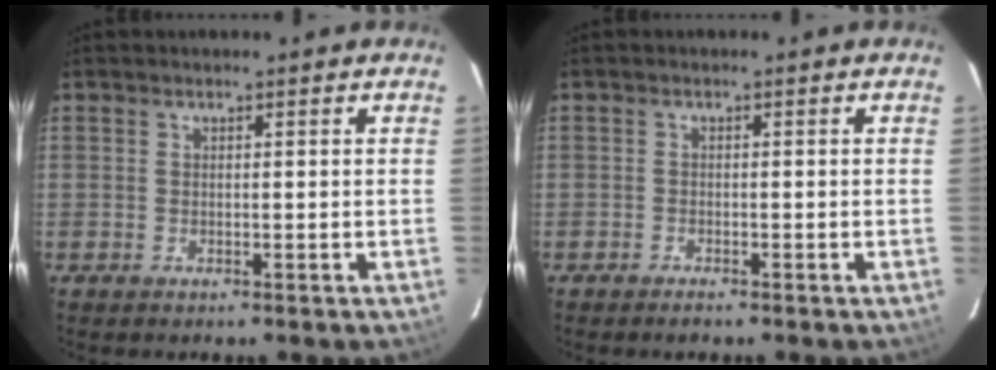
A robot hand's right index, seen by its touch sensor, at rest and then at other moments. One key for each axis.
{"total": 1.1, "fx": -1.0, "fy": 0.2, "fz": 0.4, "tx": -0.012, "ty": -0.001, "tz": -0.020}